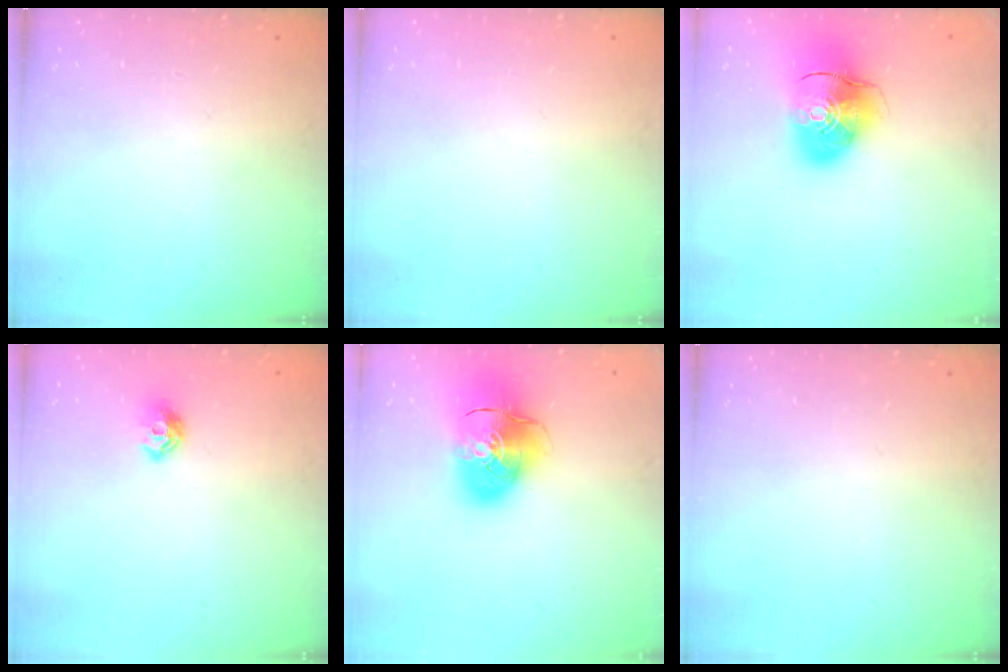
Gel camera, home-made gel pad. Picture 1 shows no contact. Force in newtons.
{"total": 0.0}
{"total": 12.8, "press": 12.6, "slide": 2.1}
{"total": 7.5, "press": 7.4, "slide": 1.0}
{"total": 15.6, "press": 15.5, "slide": 2.4}
{"total": 0.0}